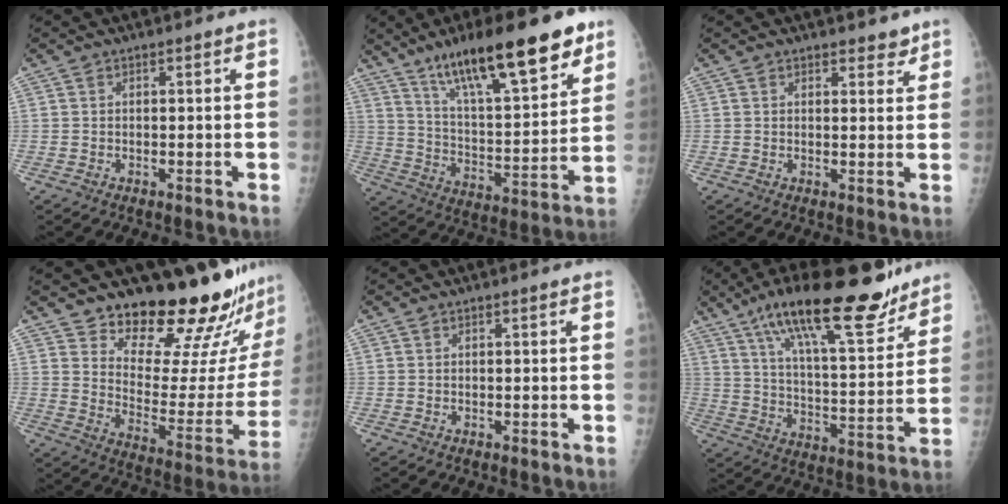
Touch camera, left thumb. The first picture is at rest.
{"total": 23.2, "force": [14.9, 6.1, 16.7], "torque": [-0.240, -0.056, 0.246]}
{"total": 2.8, "force": [2.3, 1.4, 0.9], "torque": [0.012, -0.013, 0.027]}
{"total": 22.0, "force": [19.2, 5.1, 9.4], "torque": [-0.089, -0.176, 0.260]}
{"total": 0.0}
{"total": 22.9, "force": [16.1, 6.0, 15.1], "torque": [-0.215, -0.062, 0.261]}